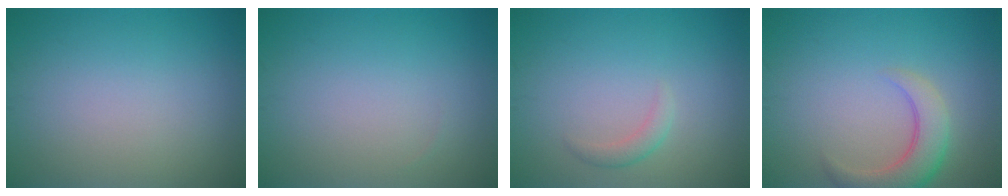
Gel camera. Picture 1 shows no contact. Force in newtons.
{"total": 0.0}
{"total": 1.2, "press": 1.2, "slide": 0.1}
{"total": 4.3, "press": 4.3, "slide": 0.4}